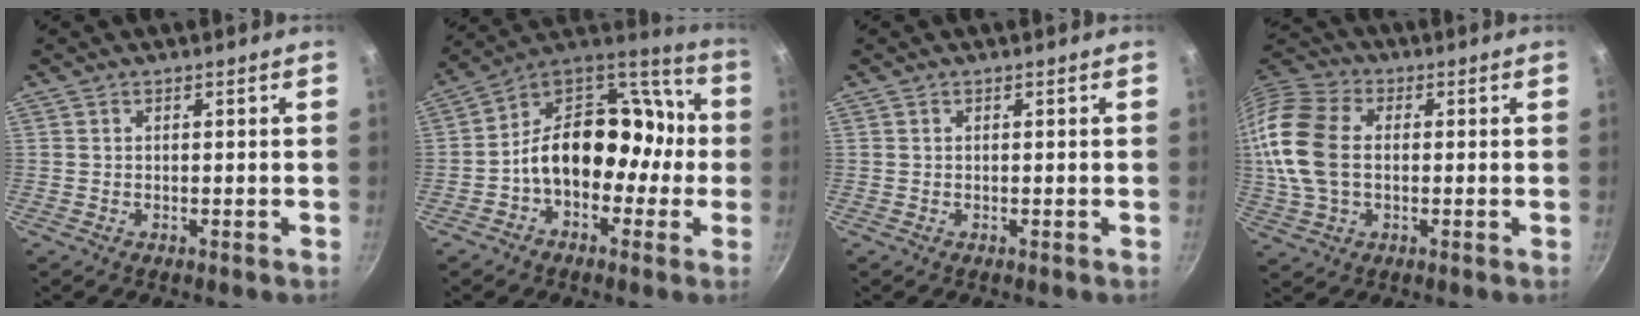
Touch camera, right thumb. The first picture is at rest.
{"total": 18.0, "force": [-2.7, 13.3, 11.8], "torque": [-0.129, 0.080, -0.058]}
{"total": 0.0}
{"total": 15.1, "force": [0.4, 10.0, 11.3], "torque": [-0.219, 0.020, -0.002]}